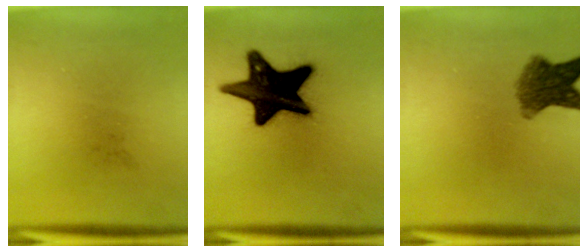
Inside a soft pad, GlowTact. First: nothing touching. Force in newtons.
{"total": 17.7}
{"total": 6.5}